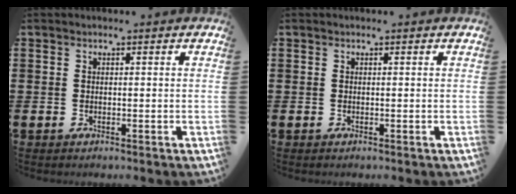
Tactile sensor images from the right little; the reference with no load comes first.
{"total": 0.0}